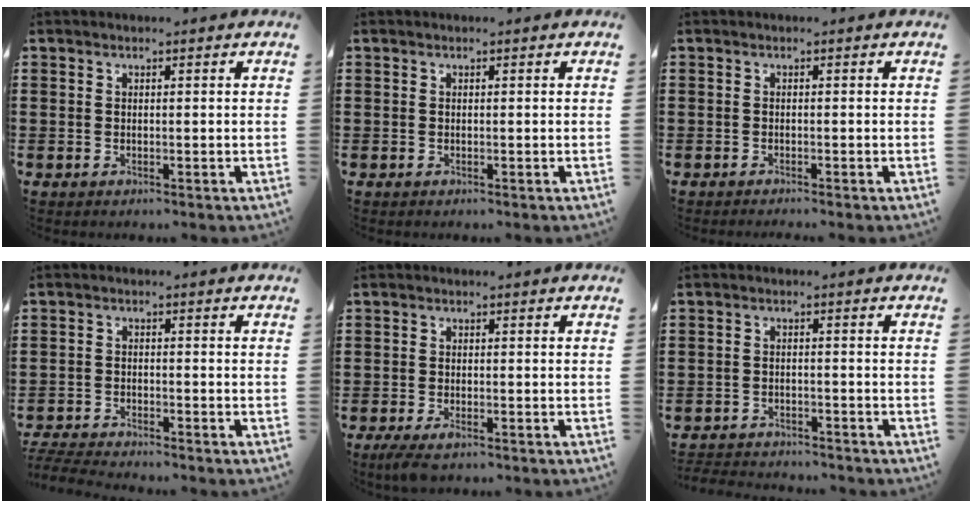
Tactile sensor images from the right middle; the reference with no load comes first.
{"total": 0.0}
{"total": 0.5, "force": [-0.5, 0.0, 0.0], "torque": [-0.001, -0.003, -0.010]}
{"total": 3.5, "force": [-3.4, 0.1, 0.7], "torque": [-0.026, -0.006, -0.074]}
{"total": 2.0, "force": [-1.3, 0.4, 1.5], "torque": [-0.034, -0.003, -0.027]}
{"total": 2.6, "force": [-2.5, 0.3, -0.2], "torque": [-0.004, -0.001, -0.056]}